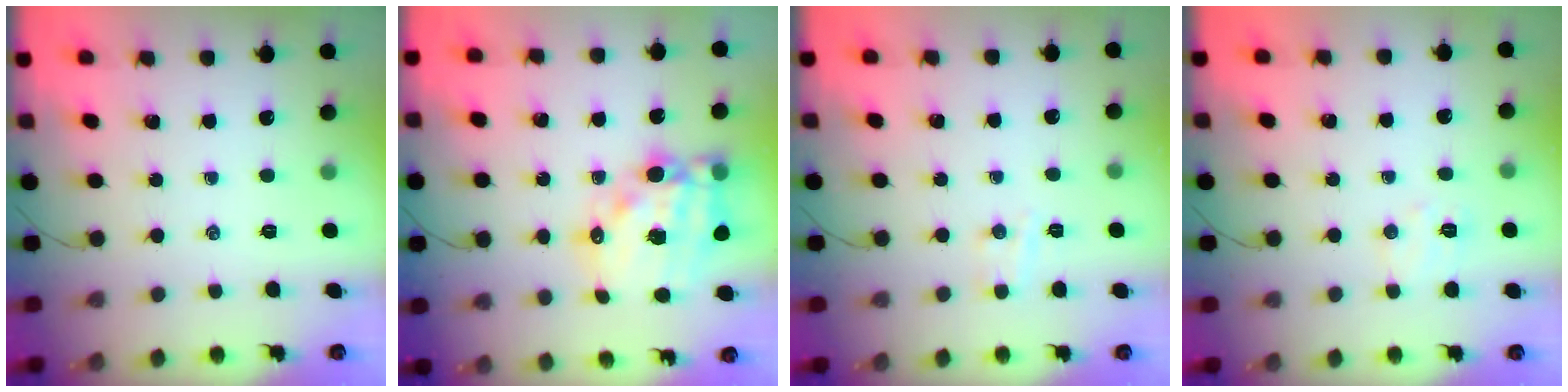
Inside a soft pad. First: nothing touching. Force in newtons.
{"total": 18.0, "press": 17.6, "slide": 4.1}
{"total": 3.8, "press": 3.6, "slide": 1.1}
{"total": 5.0, "press": 4.9, "slide": 1.0}